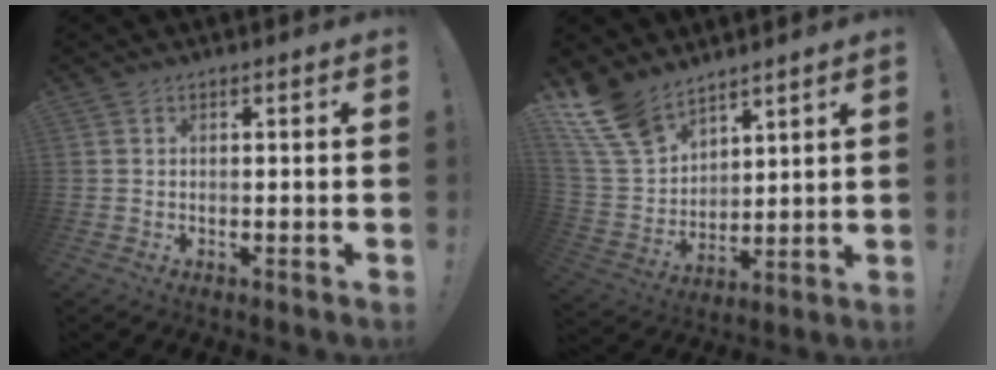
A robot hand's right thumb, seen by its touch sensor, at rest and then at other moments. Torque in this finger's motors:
{"motor_torque": [-0.15, 0.58, -0.26, 0.58, 0.02]}